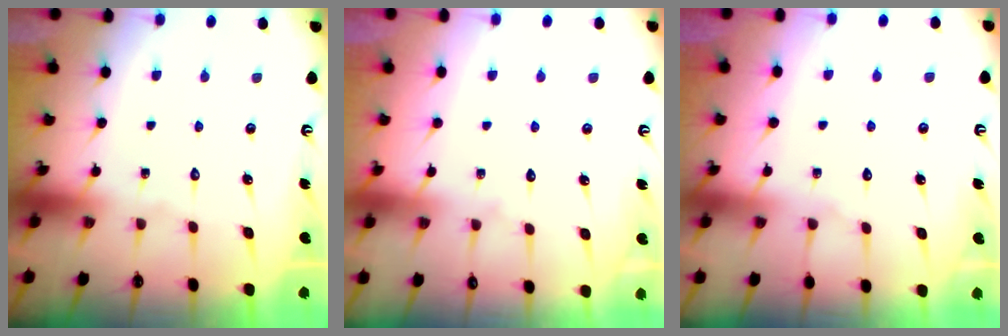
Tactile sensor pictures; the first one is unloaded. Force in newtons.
{"total": 3.3, "press": 3.3, "slide": 0.5}
{"total": 2.6, "press": 2.6, "slide": 0.4}